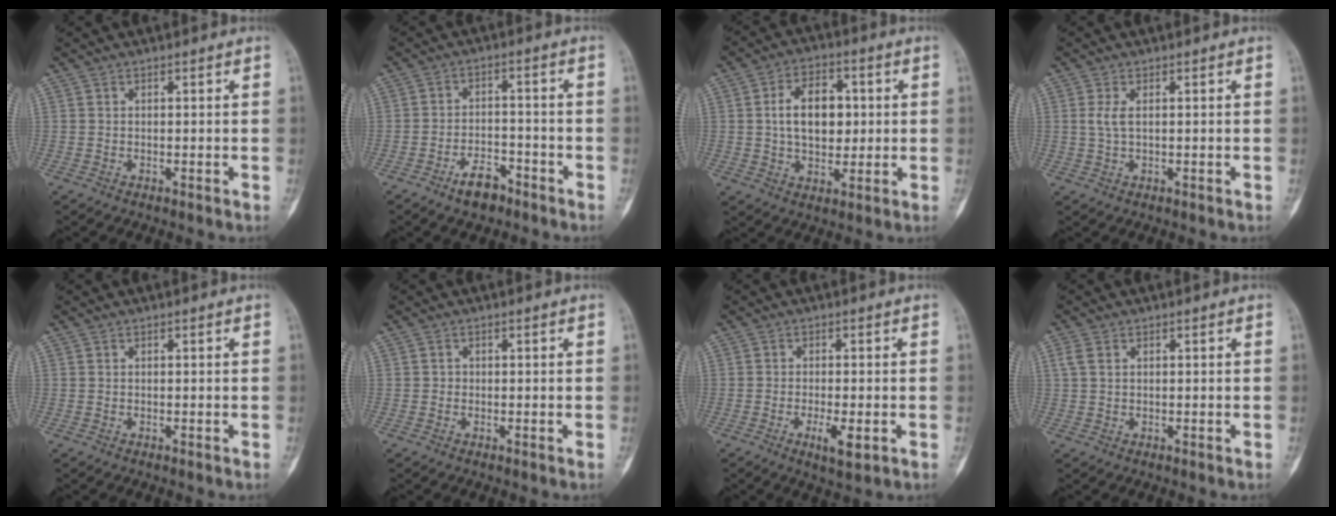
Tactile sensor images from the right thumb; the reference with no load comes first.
{"total": 5.7, "force": [-3.9, 2.8, 3.0], "torque": [-0.036, 0.032, -0.065]}
{"total": 11.2, "force": [1.3, 7.2, 8.5], "torque": [-0.116, 0.005, 0.024]}
{"total": 2.6, "force": [0.6, 1.1, 2.3], "torque": [-0.058, 0.003, 0.016]}
{"total": 0.0}
{"total": 0.5, "force": [-0.1, 0.5, 0.1], "torque": [0.005, 0.004, -0.004]}
{"total": 4.6, "force": [-1.6, 1.5, 4.1], "torque": [-0.067, -0.005, -0.023]}
{"total": 2.3, "force": [0.9, 1.4, 1.6], "torque": [-0.043, 0.007, 0.022]}